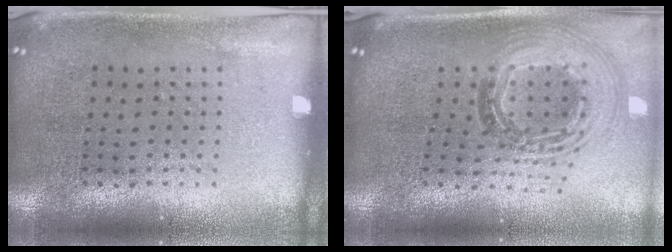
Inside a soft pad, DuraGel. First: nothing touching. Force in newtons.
{"total": 1.6, "press": 1.4, "slide": 0.8}